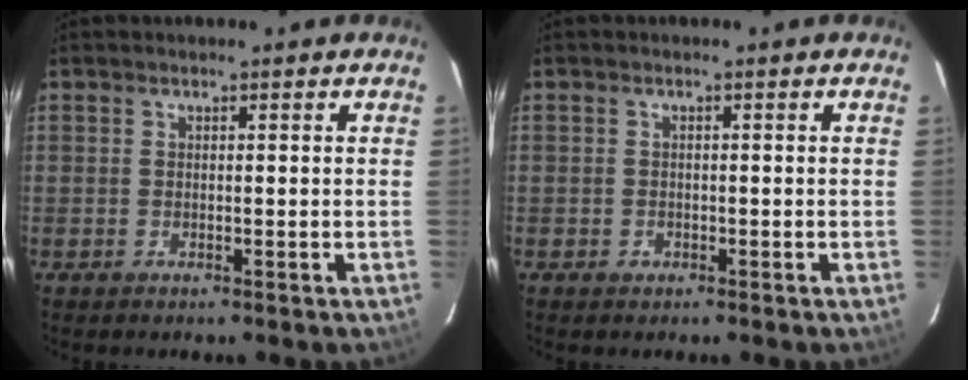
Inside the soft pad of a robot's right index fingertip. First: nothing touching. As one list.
[{"total": 0.9, "force": [-0.5, 0.8, 0.2], "torque": [0.001, 0.003, -0.004]}]